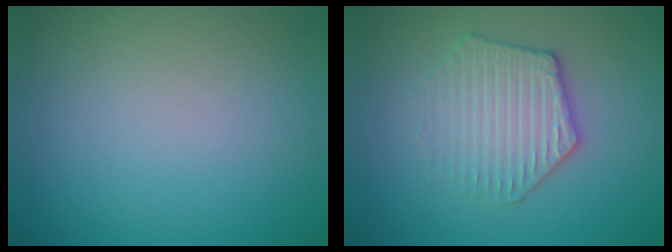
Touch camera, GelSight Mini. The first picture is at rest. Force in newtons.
{"total": 3.4, "press": 3.3, "slide": 0.5}